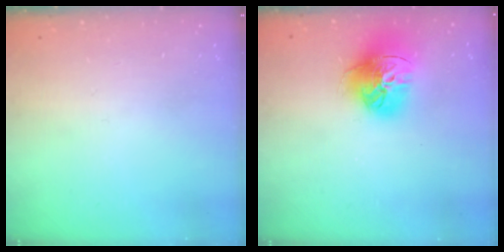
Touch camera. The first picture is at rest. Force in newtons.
{"total": 17.9, "press": 17.9, "slide": 1.6}